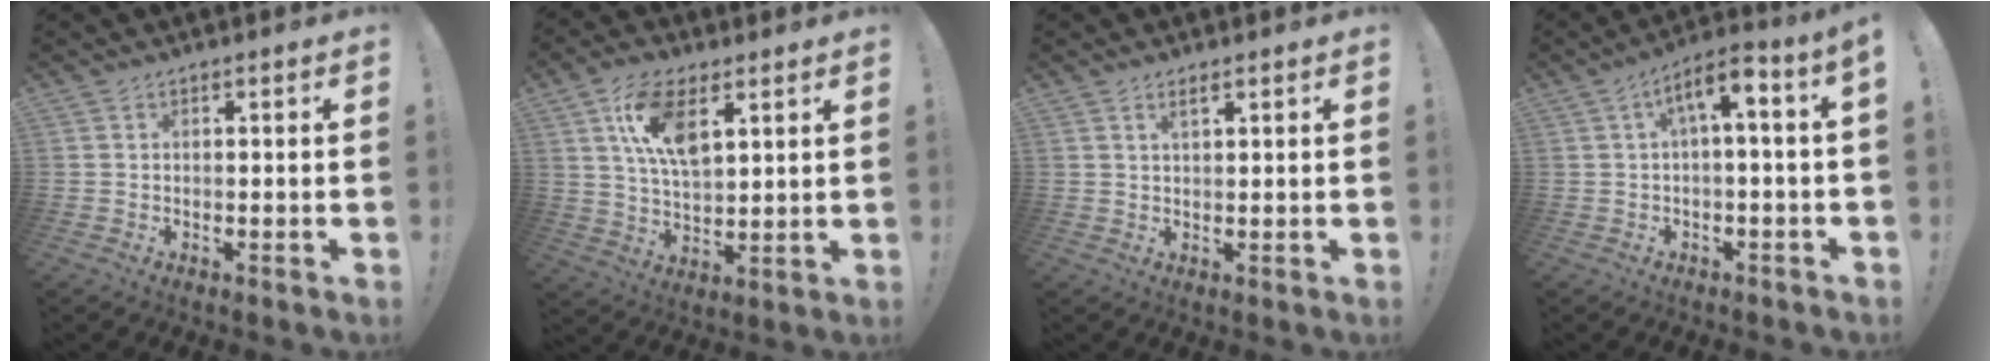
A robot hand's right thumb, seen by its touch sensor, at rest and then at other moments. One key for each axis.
{"total": 13.7, "fx": 6.0, "fy": 7.0, "fz": 10.1, "tx": -0.181, "ty": -0.008, "tz": 0.109}
{"total": 2.1, "fx": 1.2, "fy": 0.5, "fz": 1.7, "tx": -0.026, "ty": -0.003, "tz": 0.020}
{"total": 6.8, "fx": 0.5, "fy": 1.2, "fz": 6.7, "tx": -0.115, "ty": 0.001, "tz": 0.007}